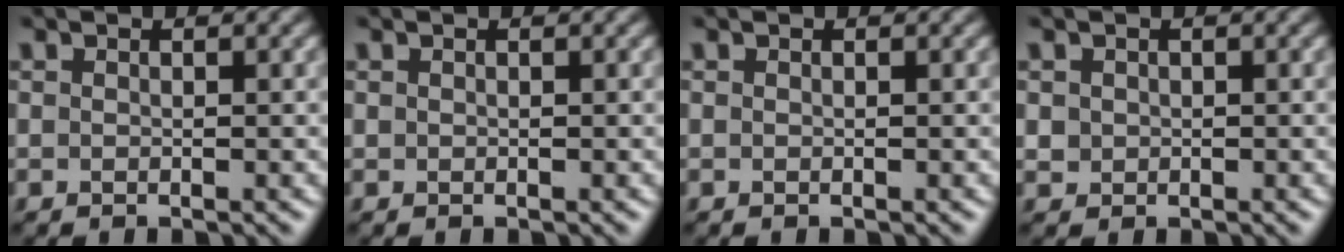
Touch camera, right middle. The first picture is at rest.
{"total": 0.0}
{"total": 0.0}
{"total": 1.0, "force": [0.1, 0.9, 0.2], "torque": [0.001, -0.004, 0.004]}